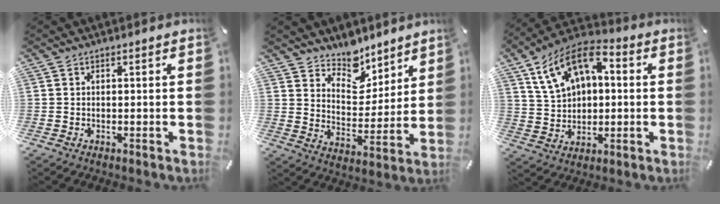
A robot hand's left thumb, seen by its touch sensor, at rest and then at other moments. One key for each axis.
{"total": 9.3, "fx": 7.8, "fy": 5.0, "fz": 0.2, "tx": -0.012, "ty": -0.084, "tz": 0.147}
{"total": 13.1, "fx": 5.2, "fy": 9.5, "fz": 7.4, "tx": -0.150, "ty": -0.008, "tz": 0.099}